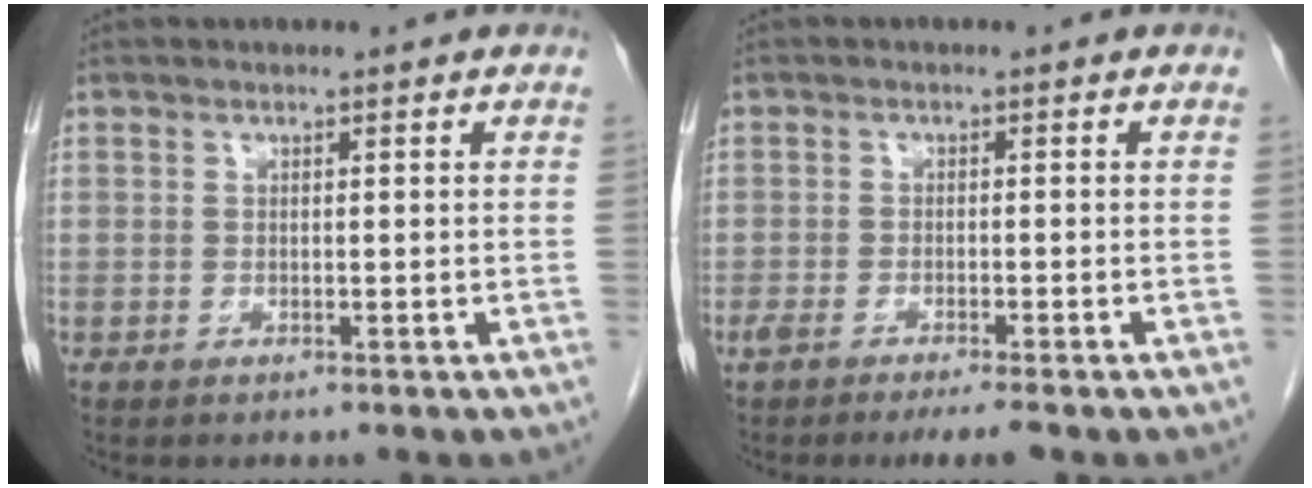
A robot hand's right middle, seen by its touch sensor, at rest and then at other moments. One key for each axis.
{"total": 4.5, "fx": -3.3, "fy": 0.4, "fz": 2.9, "tx": -0.044, "ty": -0.007, "tz": -0.052}